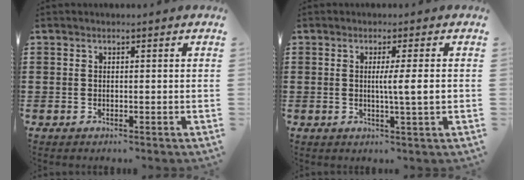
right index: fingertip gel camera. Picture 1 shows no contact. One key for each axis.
{"total": 4.2, "fx": 0.1, "fy": -0.4, "fz": 4.2, "tx": -0.076, "ty": -0.008, "tz": -0.003}